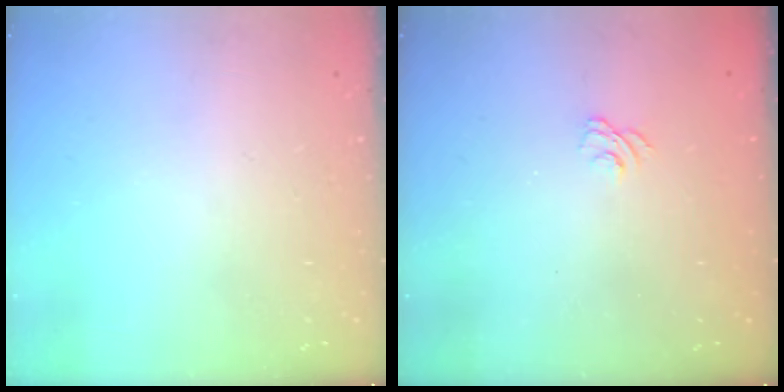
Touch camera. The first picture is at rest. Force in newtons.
{"total": 1.5, "press": 0.9, "slide": 1.2}